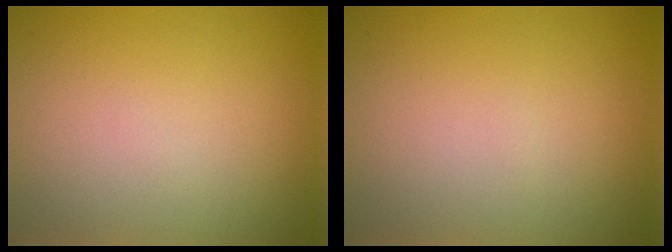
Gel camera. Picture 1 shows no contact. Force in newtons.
{"total": 0.0}